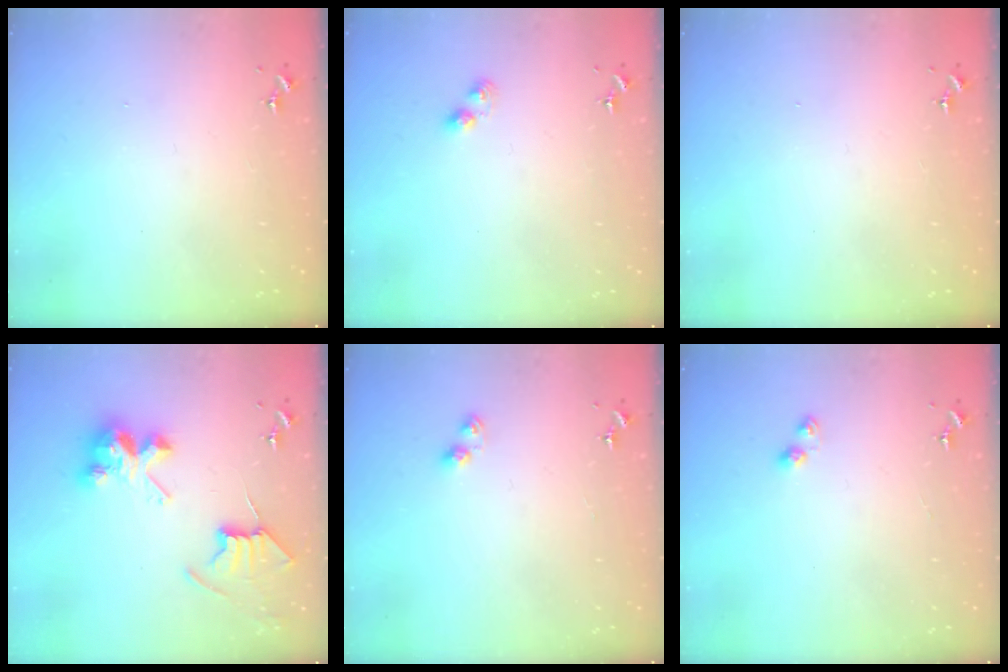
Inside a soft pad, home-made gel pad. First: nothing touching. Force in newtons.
{"total": 3.5, "press": 3.5, "slide": 0.2}
{"total": 0.0}
{"total": 9.8, "press": 9.7, "slide": 0.9}
{"total": 4.5, "press": 4.4, "slide": 0.6}
{"total": 3.1, "press": 3.1, "slide": 0.4}